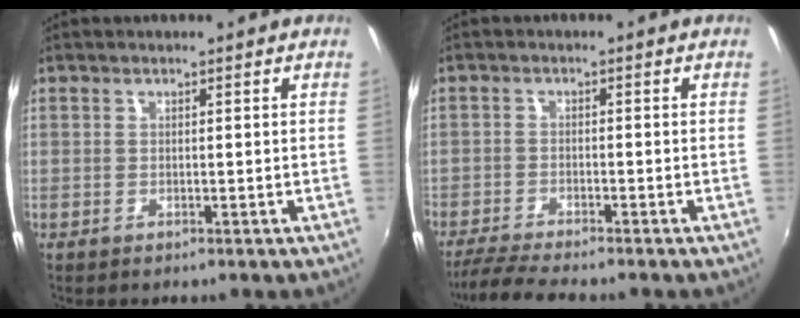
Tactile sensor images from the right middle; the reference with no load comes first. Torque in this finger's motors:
{"motor_torque": [1.12, -1.02, 0.33, 0.15]}